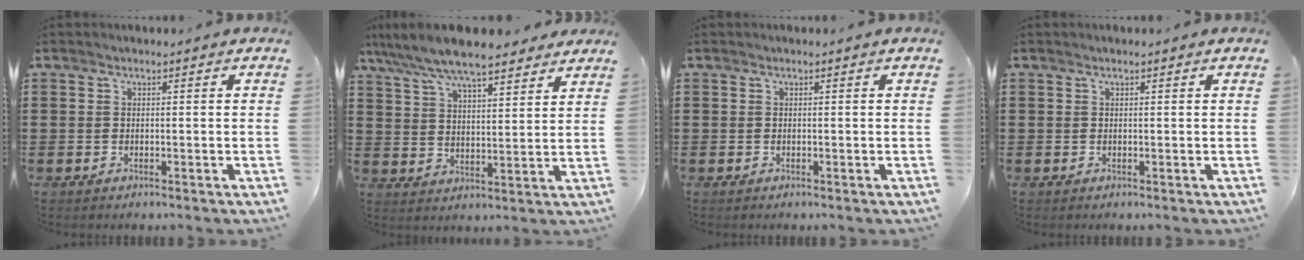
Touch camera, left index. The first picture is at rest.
{"total": 8.3, "force": [7.4, 1.4, 3.6], "torque": [-0.095, -0.024, 0.132]}
{"total": 0.0}
{"total": 0.0}